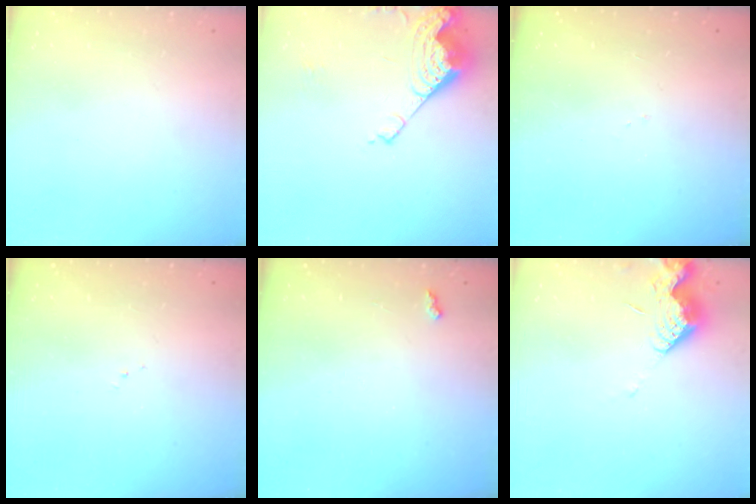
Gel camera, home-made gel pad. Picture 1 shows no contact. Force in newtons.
{"total": 15.1, "press": 15.0, "slide": 1.8}
{"total": 5.8, "press": 5.8, "slide": 0.8}
{"total": 5.8, "press": 5.8, "slide": 0.7}
{"total": 2.4, "press": 2.4, "slide": 0.4}
{"total": 7.8, "press": 7.7, "slide": 0.8}